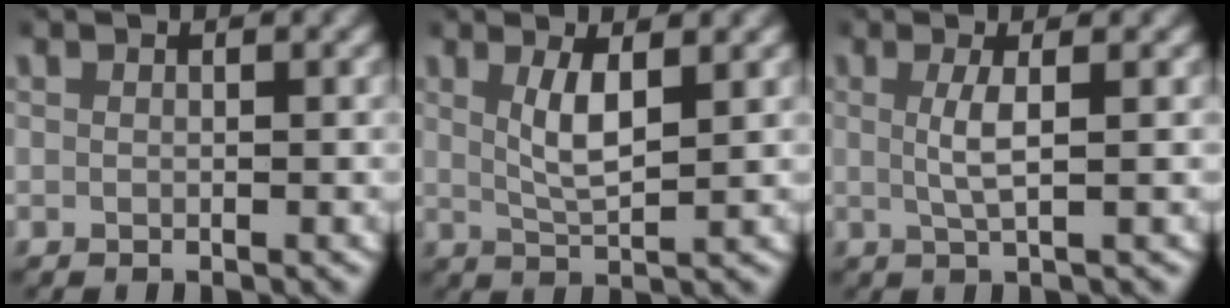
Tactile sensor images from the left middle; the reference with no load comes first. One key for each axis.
{"total": 3.1, "fx": 1.0, "fy": 0.6, "fz": 2.9, "tx": -0.060, "ty": -0.007, "tz": 0.024}
{"total": 2.3, "fx": 0.4, "fy": -0.1, "fz": 2.3, "tx": -0.048, "ty": -0.001, "tz": 0.009}